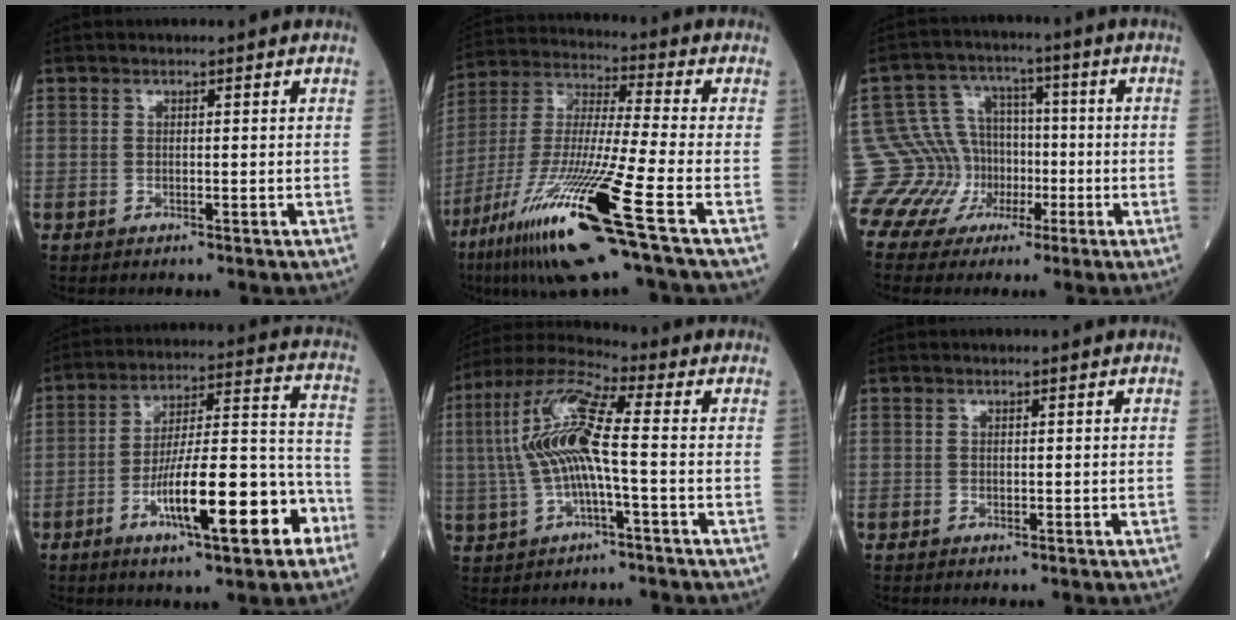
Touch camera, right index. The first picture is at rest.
{"total": 20.9, "force": [-10.8, -0.3, 17.8], "torque": [-0.372, -0.055, -0.204]}
{"total": 12.7, "force": [-3.5, 11.9, 2.8], "torque": [-0.089, 0.055, -0.039]}
{"total": 17.1, "force": [-7.8, 3.1, 15.0], "torque": [-0.245, 0.015, -0.116]}
{"total": 11.6, "force": [-0.3, 1.6, 11.5], "torque": [-0.244, 0.025, -0.011]}
{"total": 0.0}